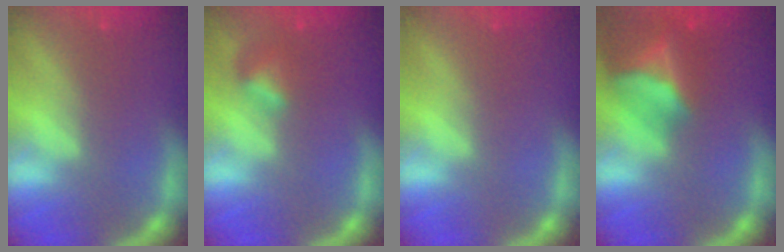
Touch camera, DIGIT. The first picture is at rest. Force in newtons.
{"total": 1.9}
{"total": 0.0}
{"total": 7.5}